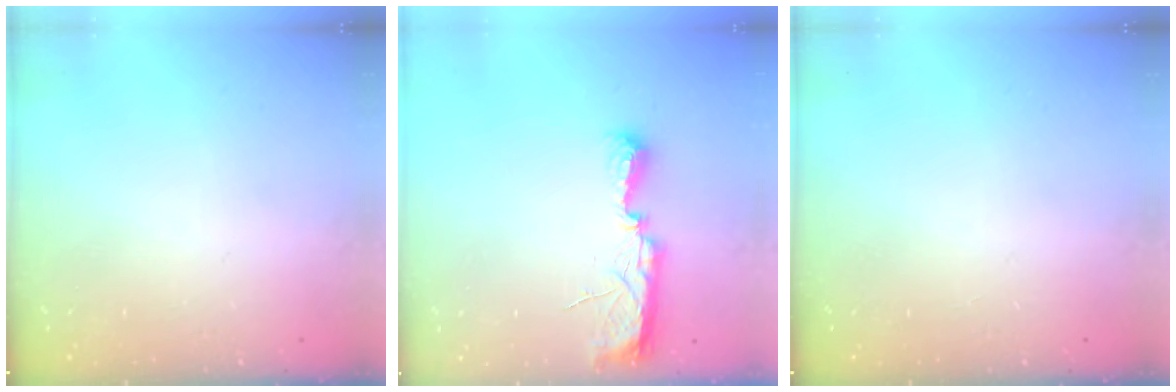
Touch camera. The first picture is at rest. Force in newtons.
{"total": 10.6, "press": 9.2, "slide": 5.3}
{"total": 0.0}